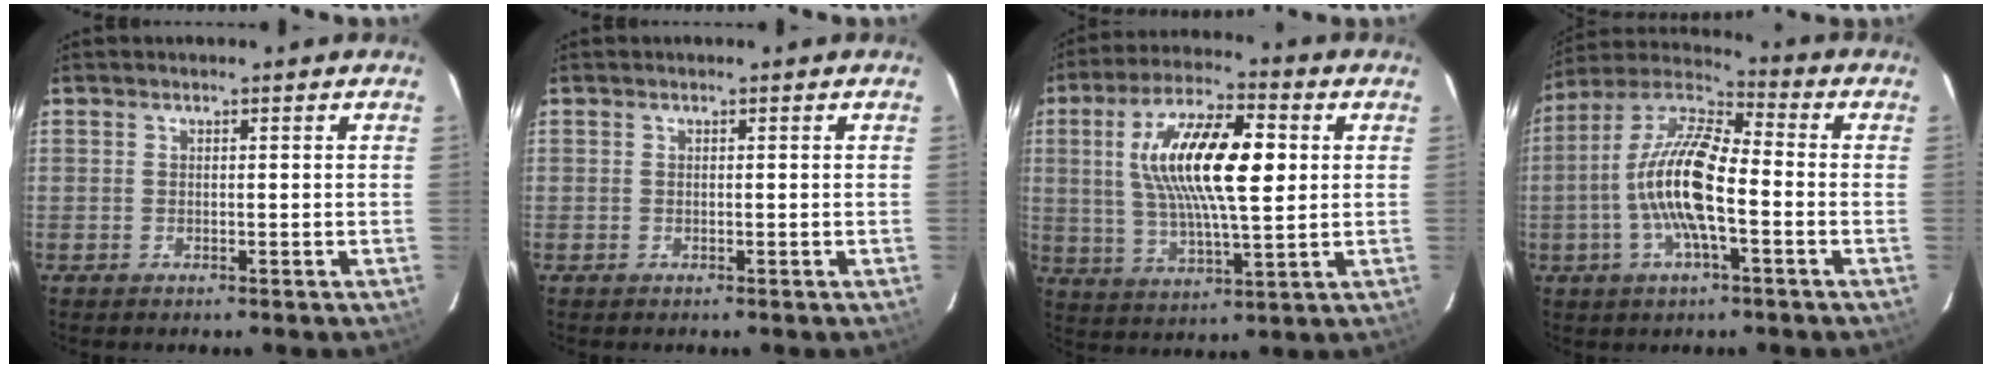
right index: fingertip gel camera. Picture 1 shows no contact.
{"total": 0.0}
{"total": 17.1, "force": [3.2, 5.3, 15.9], "torque": [-0.296, 0.015, 0.057]}
{"total": 14.3, "force": [-3.1, 4.2, 13.4], "torque": [-0.263, 0.003, -0.066]}